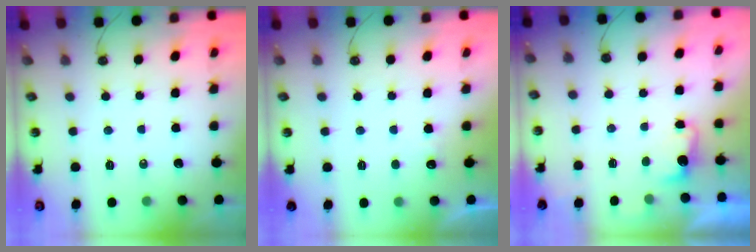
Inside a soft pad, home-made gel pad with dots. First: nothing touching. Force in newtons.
{"total": 4.7, "press": 4.5, "slide": 1.1}
{"total": 1.5, "press": 1.3, "slide": 0.8}